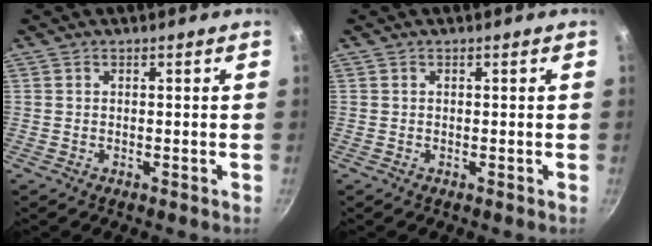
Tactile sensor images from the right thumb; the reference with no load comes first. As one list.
[{"total": 0.0}]